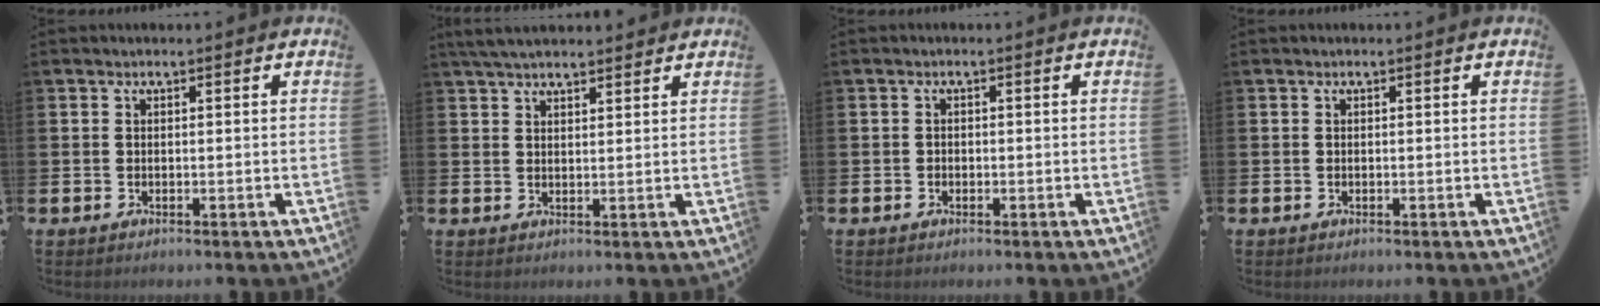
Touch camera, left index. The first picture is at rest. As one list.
[{"total": 3.8, "force": [3.5, 0.9, 1.2], "torque": [-0.029, -0.008, 0.065]}, {"total": 0.7, "force": [-0.4, 0.6, 0.2], "torque": [-0.007, 0.005, -0.008]}, {"total": 0.0}]